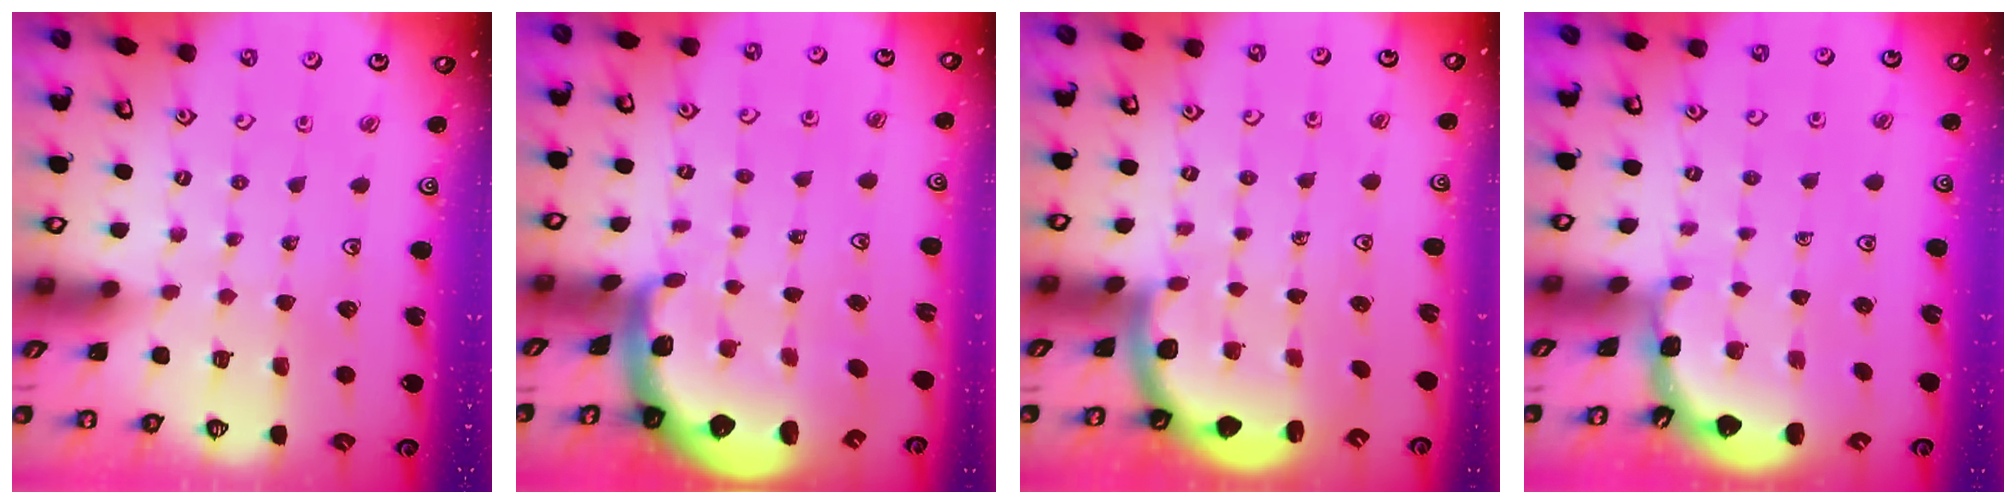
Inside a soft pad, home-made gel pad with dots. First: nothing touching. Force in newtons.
{"total": 3.6, "press": 3.5, "slide": 0.9}
{"total": 2.0, "press": 2.0, "slide": 0.3}
{"total": 0.9, "press": 0.9, "slide": 0.2}